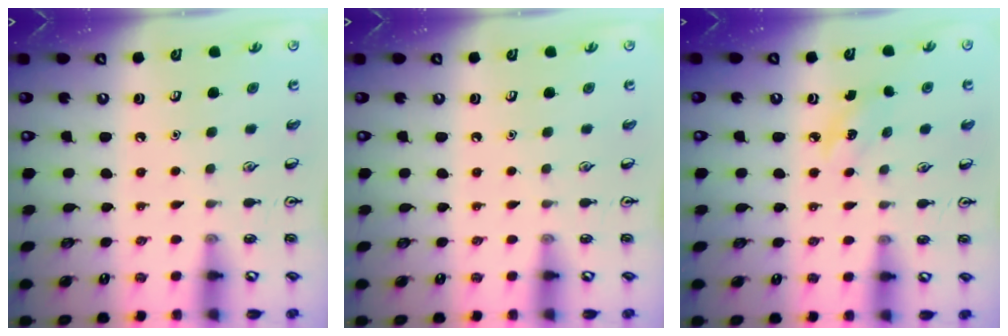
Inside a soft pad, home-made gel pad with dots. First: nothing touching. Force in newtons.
{"total": 0.0}
{"total": 4.0, "press": 3.8, "slide": 1.2}